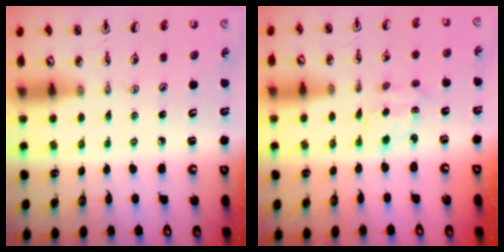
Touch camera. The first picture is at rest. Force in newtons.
{"total": 2.3, "press": 2.1, "slide": 0.8}